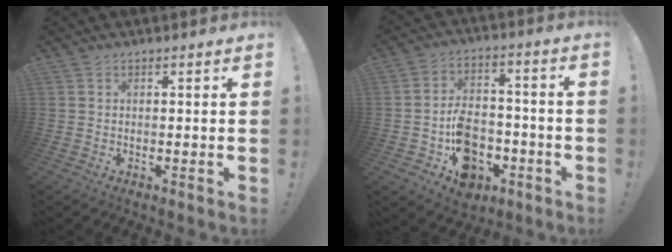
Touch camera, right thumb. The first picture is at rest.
{"total": 12.7, "force": [-5.7, 9.4, 6.5], "torque": [-0.092, 0.043, -0.090]}